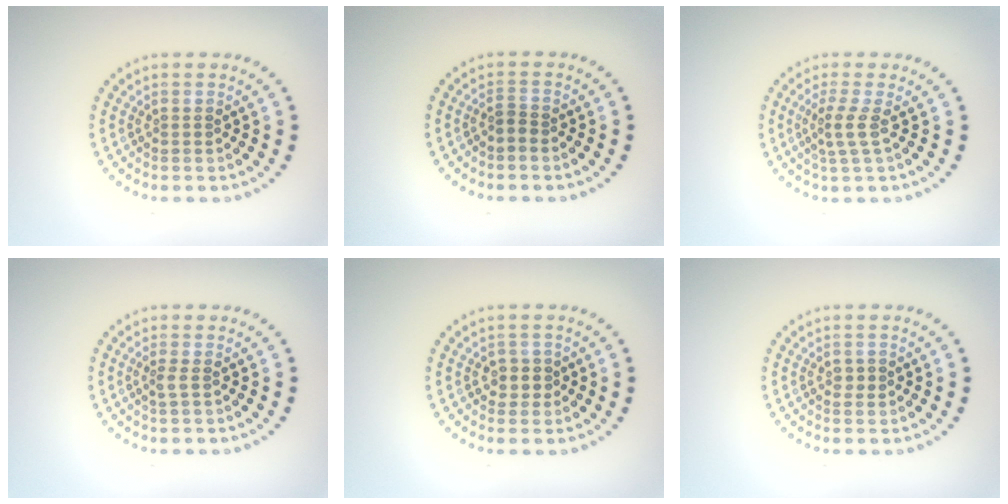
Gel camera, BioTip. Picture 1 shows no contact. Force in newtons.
{"total": 1.2, "press": 1.0, "slide": 0.7}
{"total": 2.2, "press": 1.5, "slide": 1.5}
{"total": 0.9, "press": 0.7, "slide": 0.6}
{"total": 1.6, "press": 1.5, "slide": 0.6}
{"total": 0.9, "press": 0.9, "slide": 0.0}